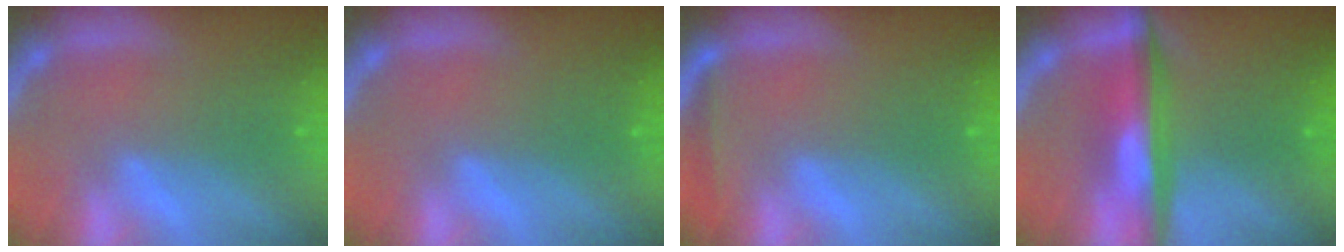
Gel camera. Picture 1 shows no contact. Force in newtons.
{"total": 0.0}
{"total": 1.4}
{"total": 6.5}